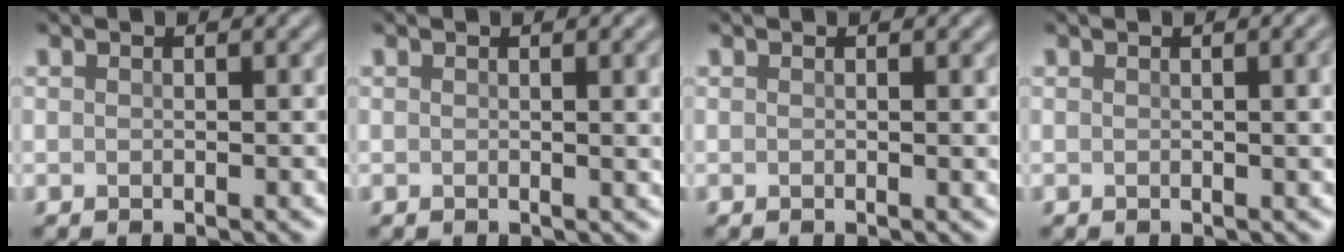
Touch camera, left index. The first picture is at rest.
{"total": 2.9, "force": [0.5, 0.9, 2.7], "torque": [-0.022, 0.005, 0.004]}
{"total": 0.6, "force": [0.2, 0.1, 0.6], "torque": [-0.003, -0.001, 0.000]}
{"total": 2.8, "force": [0.4, 0.9, 2.6], "torque": [-0.022, 0.007, 0.001]}